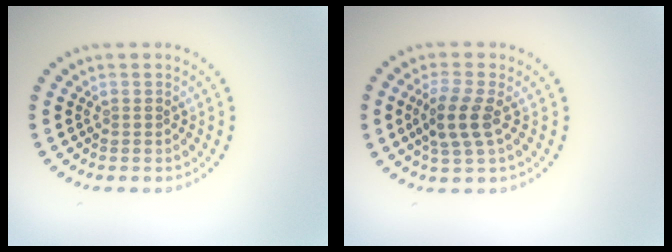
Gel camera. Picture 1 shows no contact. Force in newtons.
{"total": 3.3, "press": 3.0, "slide": 1.3}